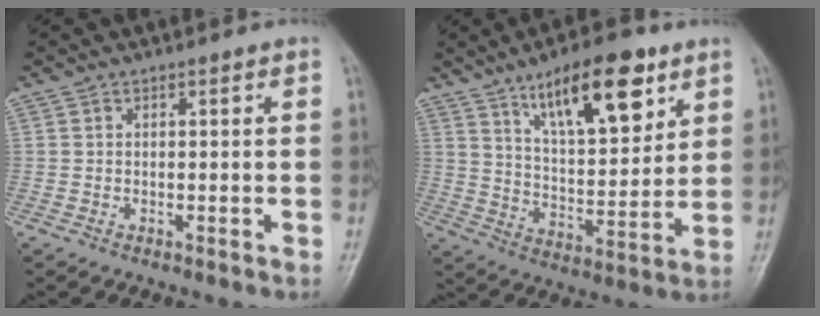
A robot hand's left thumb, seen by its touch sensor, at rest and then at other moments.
{"total": 16.8, "force": [9.5, 6.2, 12.4], "torque": [-0.163, -0.046, 0.160]}